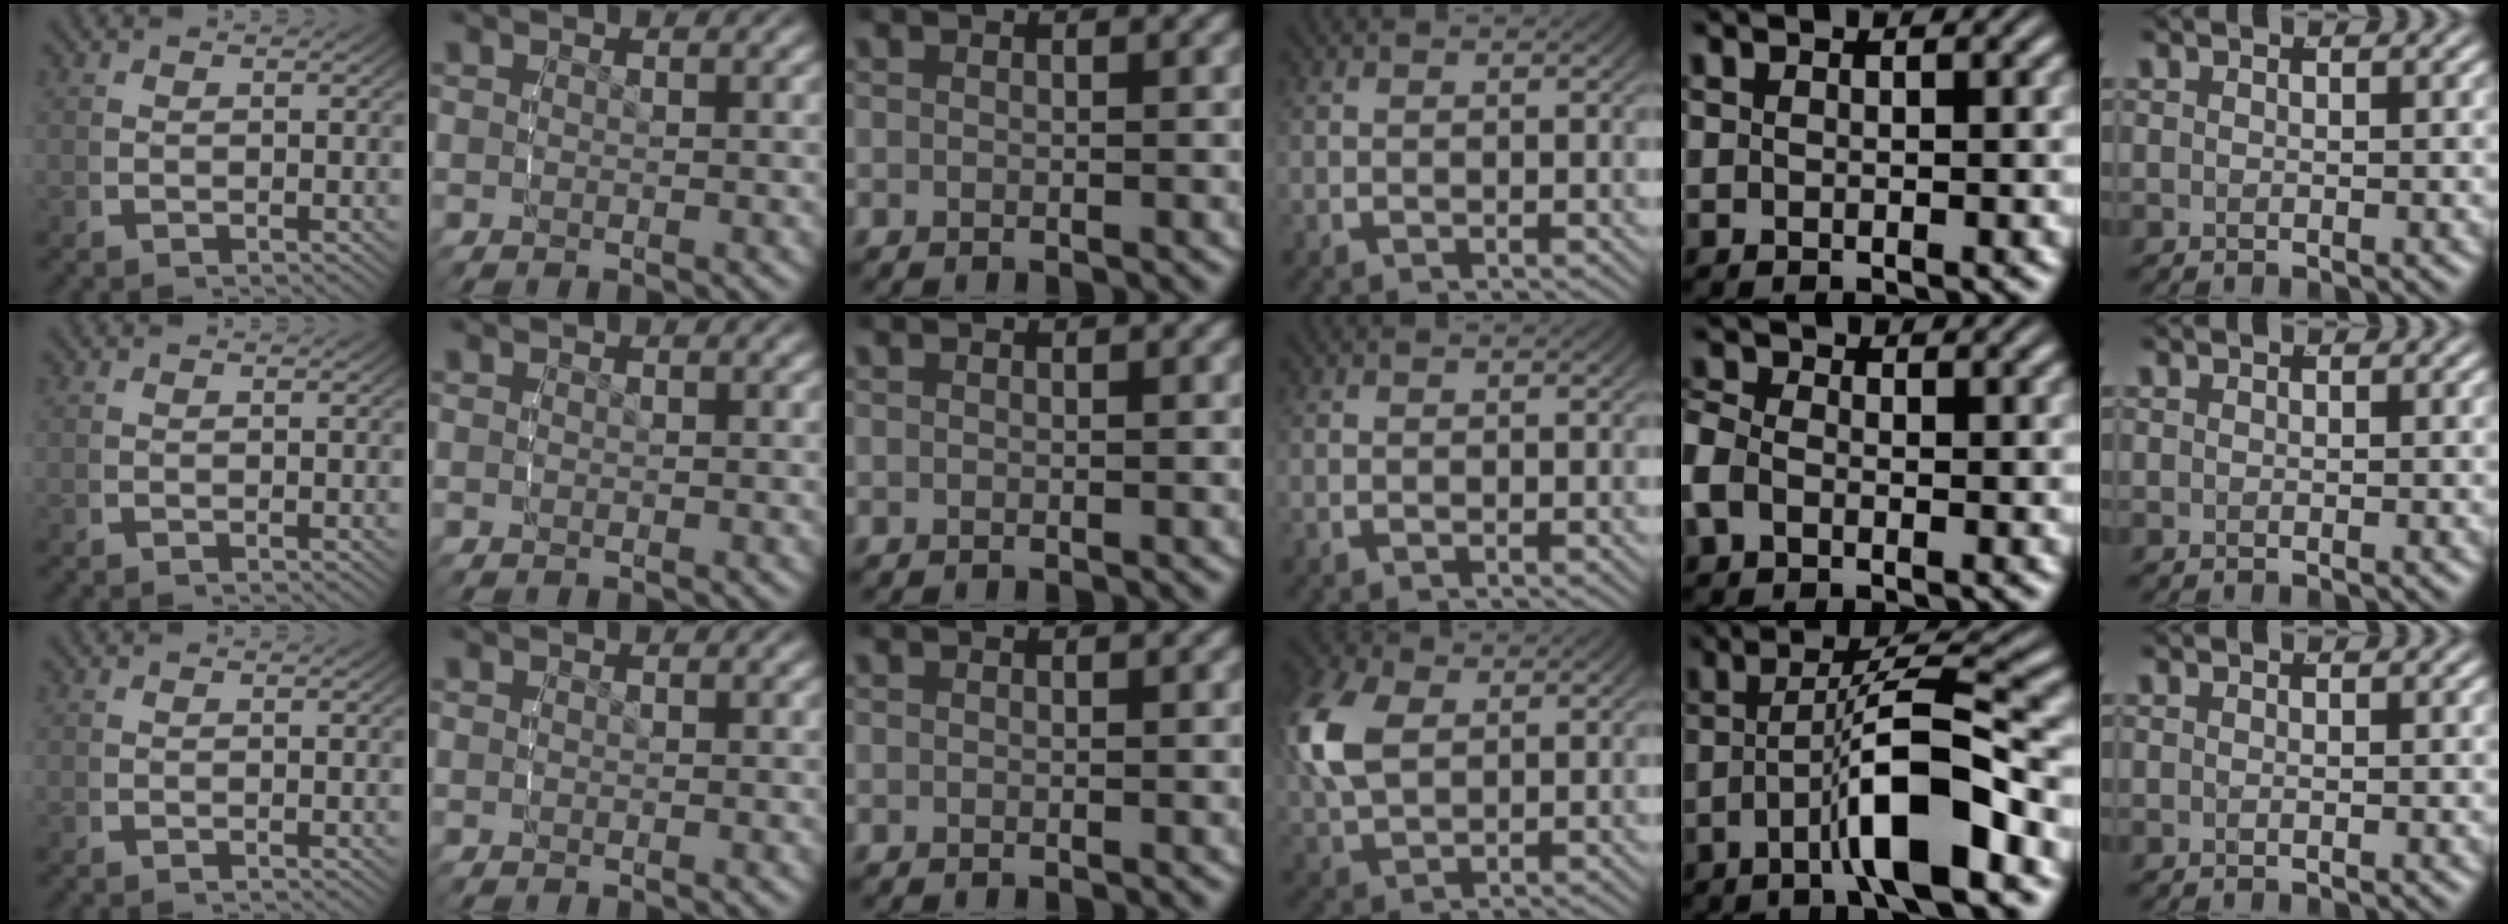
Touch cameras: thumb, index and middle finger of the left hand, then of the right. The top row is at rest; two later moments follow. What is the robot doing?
{"motion": "lift_and_place", "object": "markers"}